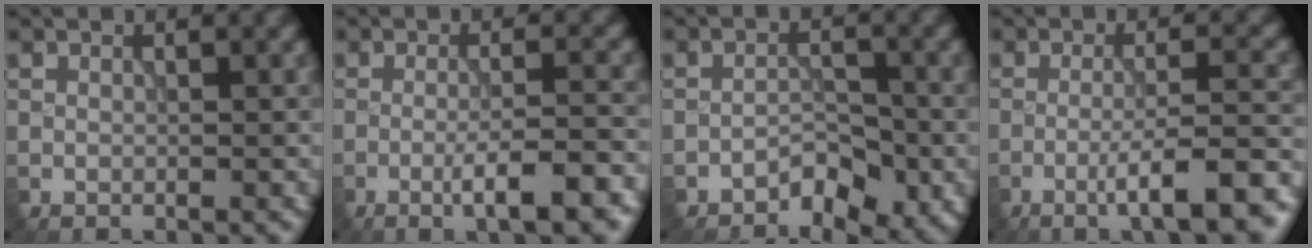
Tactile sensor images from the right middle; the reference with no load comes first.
{"total": 5.7, "force": [-2.5, 0.8, 5.0], "torque": [-0.074, 0.007, -0.042]}
{"total": 2.5, "force": [-1.7, 1.2, 1.3], "torque": [-0.015, 0.009, -0.027]}
{"total": 7.6, "force": [-4.0, 1.1, 6.3], "torque": [-0.092, 0.010, -0.062]}